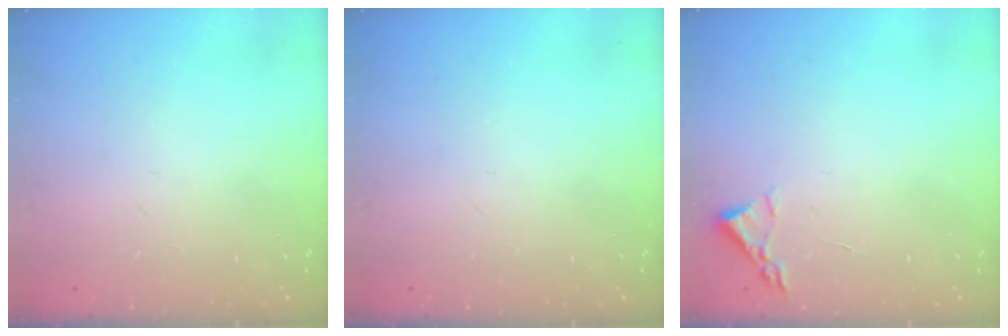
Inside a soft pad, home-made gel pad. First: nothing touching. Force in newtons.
{"total": 0.0}
{"total": 2.2, "press": 2.2, "slide": 0.3}